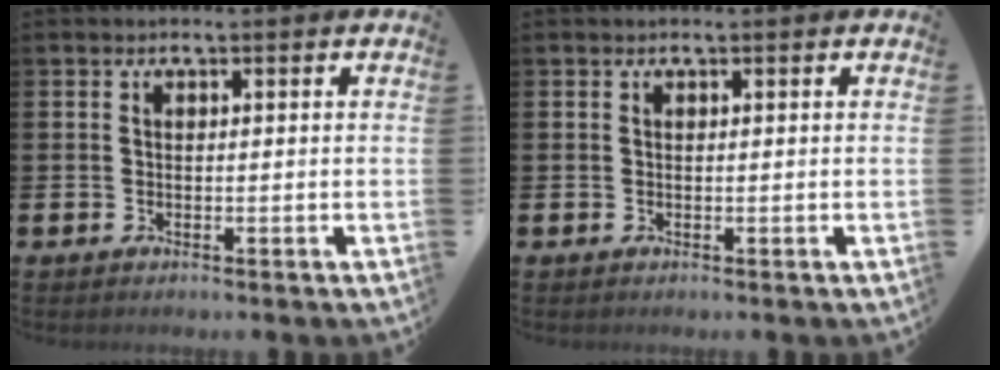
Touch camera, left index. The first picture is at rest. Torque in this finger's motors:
{"motor_torque": [0.06, -0.14, -0.15, -0.01]}